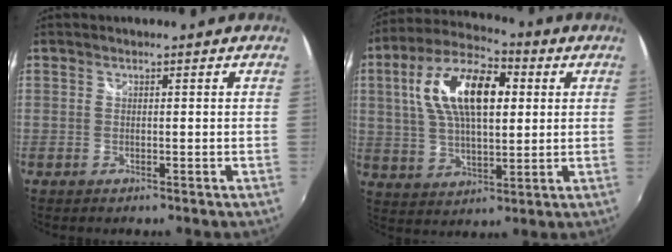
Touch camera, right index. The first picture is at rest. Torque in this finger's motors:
{"motor_torque": [1.33, 0.81, 0.46, 0.21]}